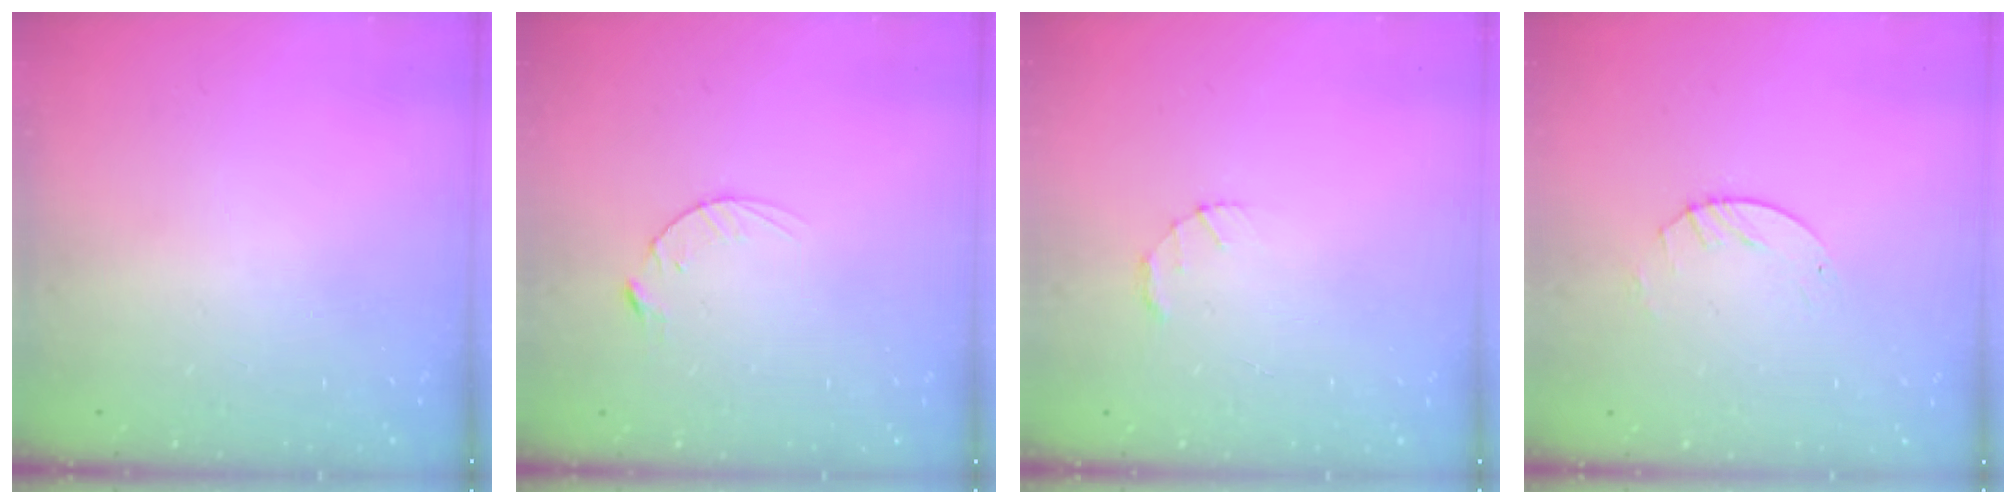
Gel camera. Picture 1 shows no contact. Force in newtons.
{"total": 3.5, "press": 3.5, "slide": 0.4}
{"total": 1.5, "press": 1.5, "slide": 0.3}
{"total": 2.6, "press": 2.6, "slide": 0.3}